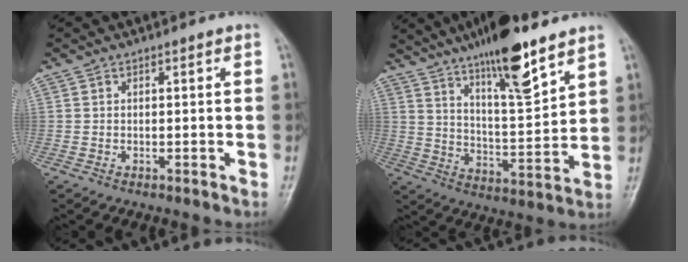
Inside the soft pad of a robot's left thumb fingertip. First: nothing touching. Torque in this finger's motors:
{"motor_torque": [2.39, 1.05, 1.38, -1.39, 0.33]}